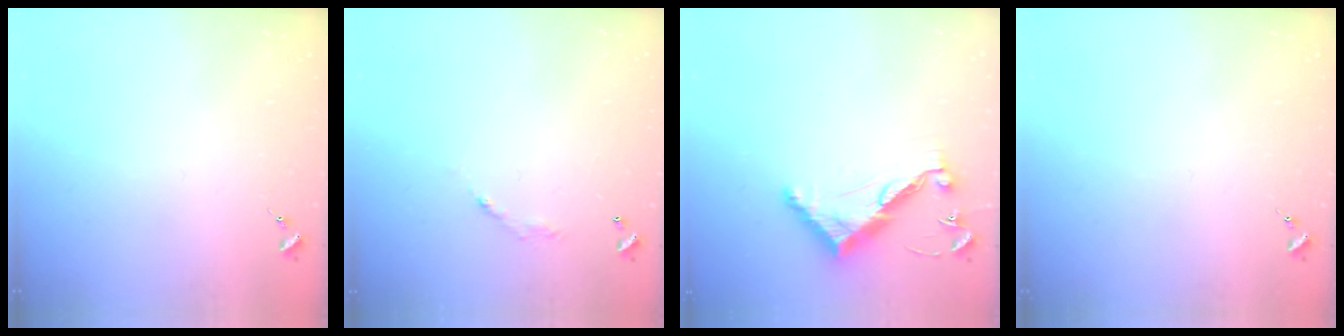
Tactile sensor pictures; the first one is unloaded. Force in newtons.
{"total": 5.7, "press": 5.7, "slide": 0.4}
{"total": 10.2, "press": 10.2, "slide": 0.4}
{"total": 0.0}